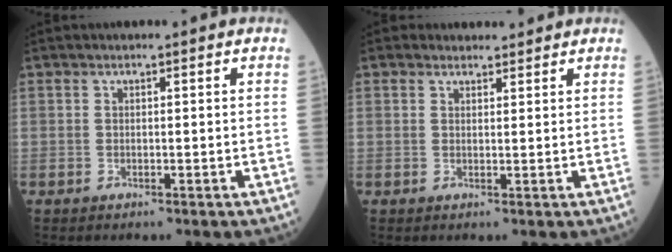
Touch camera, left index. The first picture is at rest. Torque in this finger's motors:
{"motor_torque": [0.28, -0.65, -0.18, -0.01]}